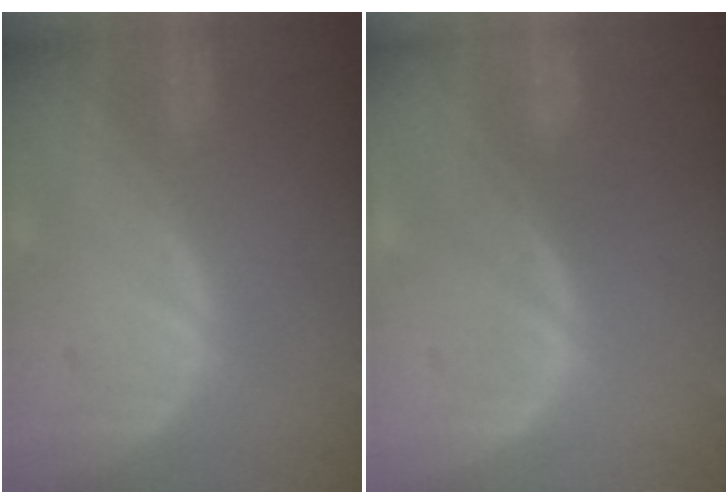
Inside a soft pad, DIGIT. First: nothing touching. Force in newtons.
{"total": 0.0}